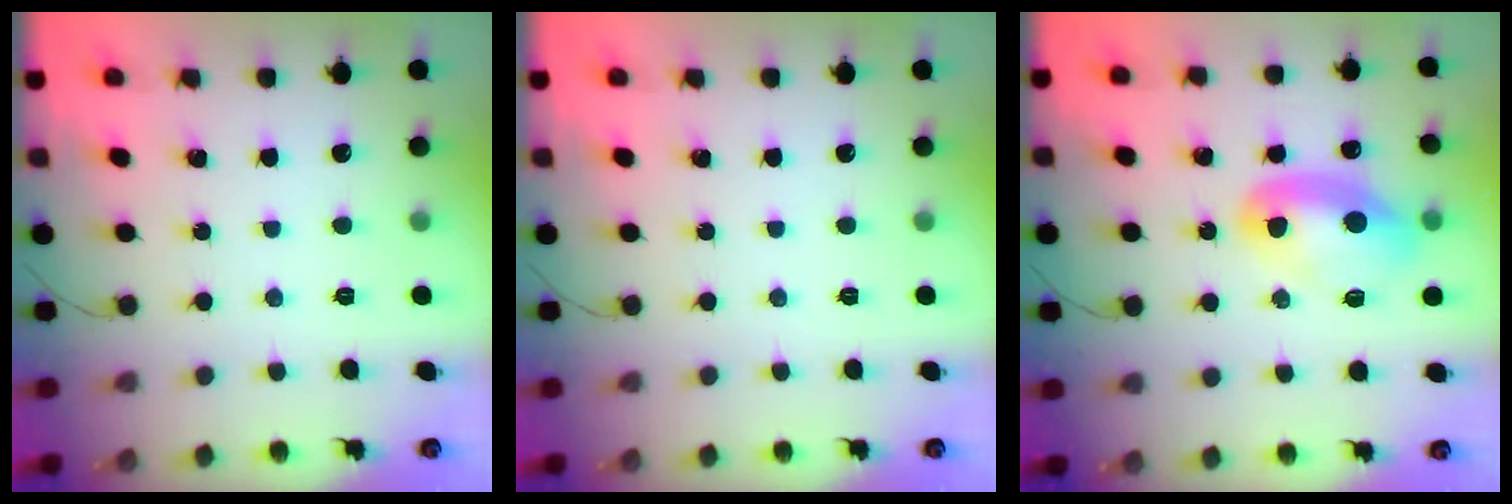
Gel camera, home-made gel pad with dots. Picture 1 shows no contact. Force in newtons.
{"total": 0.0}
{"total": 11.4, "press": 11.4, "slide": 0.9}